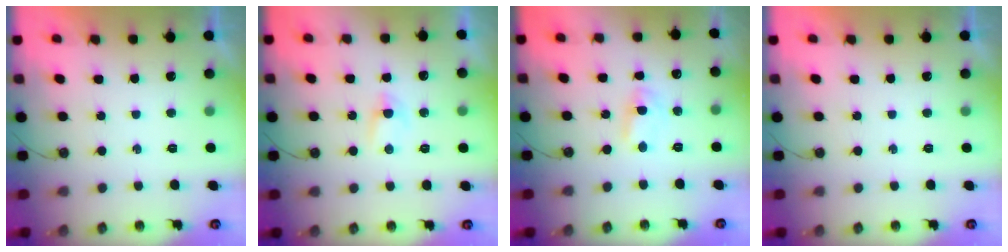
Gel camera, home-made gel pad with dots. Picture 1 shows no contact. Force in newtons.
{"total": 3.2, "press": 3.1, "slide": 0.5}
{"total": 2.8, "press": 2.8, "slide": 0.3}
{"total": 0.0}